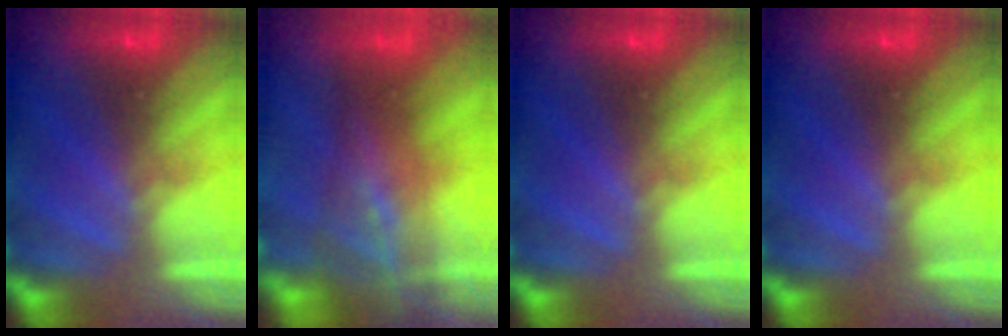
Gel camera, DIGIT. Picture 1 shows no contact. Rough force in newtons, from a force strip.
{"total": 9.7}
{"total": 0.0}
{"total": 0.0}